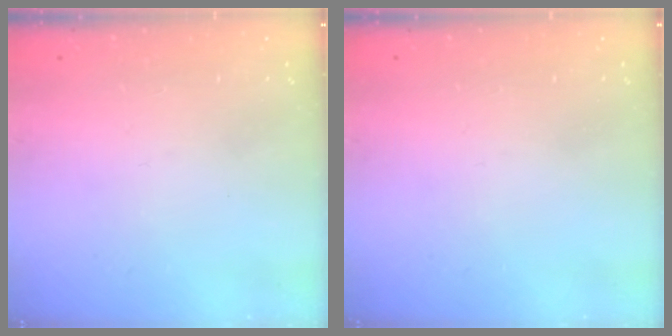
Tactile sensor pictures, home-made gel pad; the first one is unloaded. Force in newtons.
{"total": 0.0}